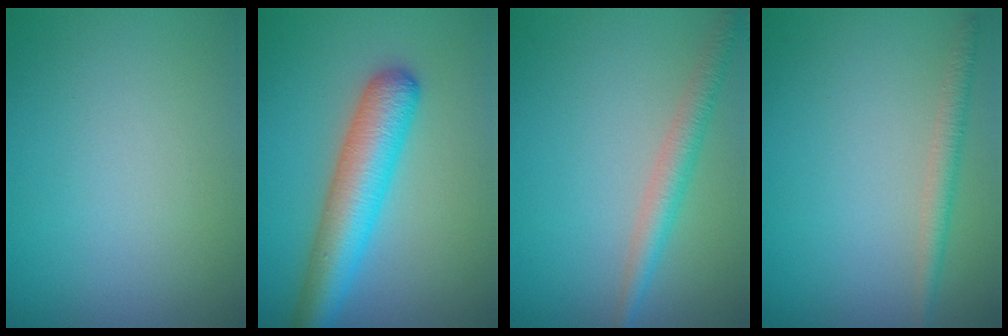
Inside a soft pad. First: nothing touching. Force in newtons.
{"total": 6.4, "press": 6.4, "slide": 0.3}
{"total": 2.8, "press": 2.8, "slide": 0.1}
{"total": 1.9, "press": 1.9, "slide": 0.0}